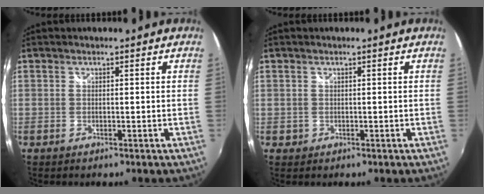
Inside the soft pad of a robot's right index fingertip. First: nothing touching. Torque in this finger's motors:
{"motor_torque": [-0.52, 0.16, -1.05, -0.21]}